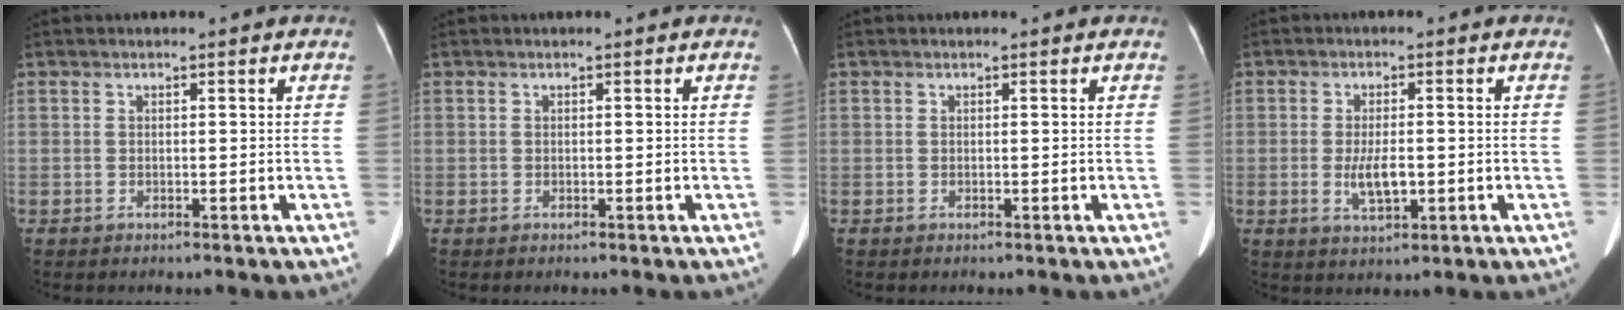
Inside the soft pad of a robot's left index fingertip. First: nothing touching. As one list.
[{"total": 0.0}, {"total": 0.0}, {"total": 4.5, "force": [-0.8, 1.5, 4.1], "torque": [-0.083, -0.005, -0.009]}]